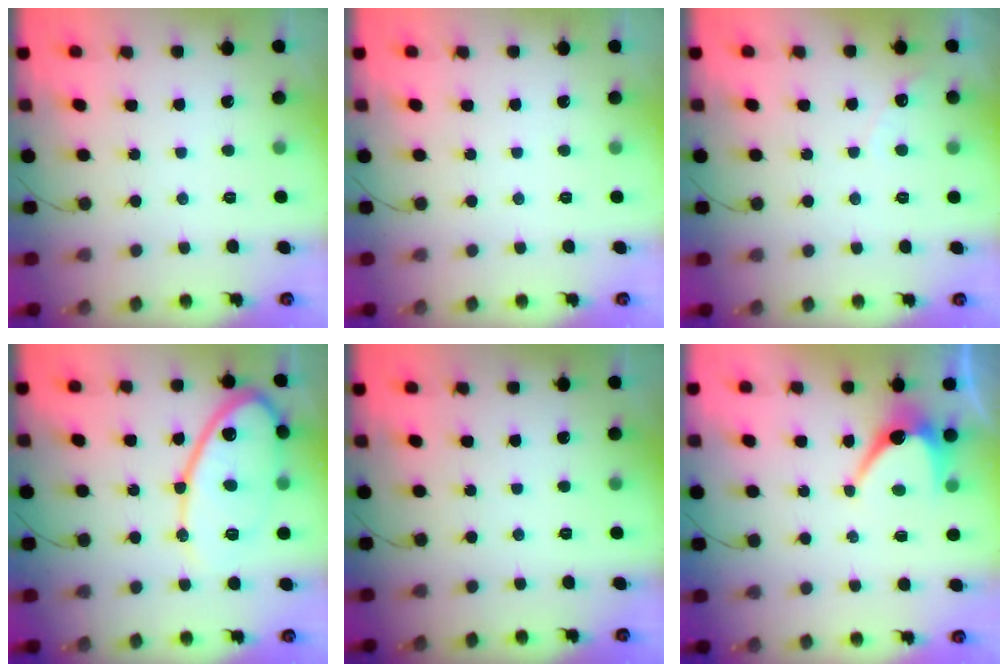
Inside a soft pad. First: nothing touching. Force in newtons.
{"total": 0.0}
{"total": 2.9, "press": 2.9, "slide": 0.2}
{"total": 15.2, "press": 15.2, "slide": 1.0}
{"total": 0.0}
{"total": 6.9, "press": 6.9, "slide": 0.8}